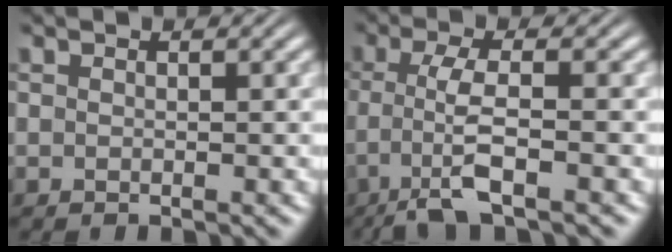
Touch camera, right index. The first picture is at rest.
{"total": 4.8, "force": [-1.7, 1.3, 4.3], "torque": [-0.099, -0.020, -0.021]}